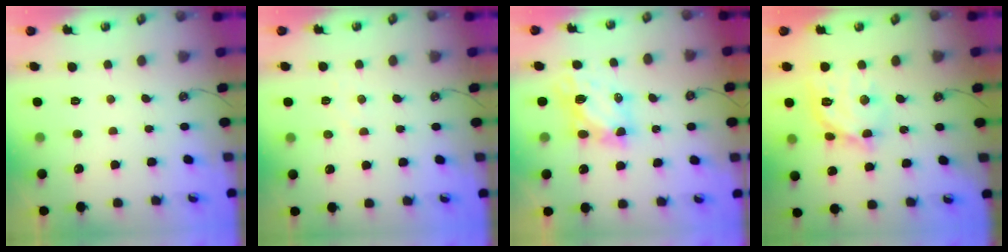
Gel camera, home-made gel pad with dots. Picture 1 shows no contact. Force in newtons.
{"total": 4.1, "press": 4.1, "slide": 0.6}
{"total": 6.1, "press": 6.1, "slide": 0.3}
{"total": 13.7, "press": 13.6, "slide": 1.2}